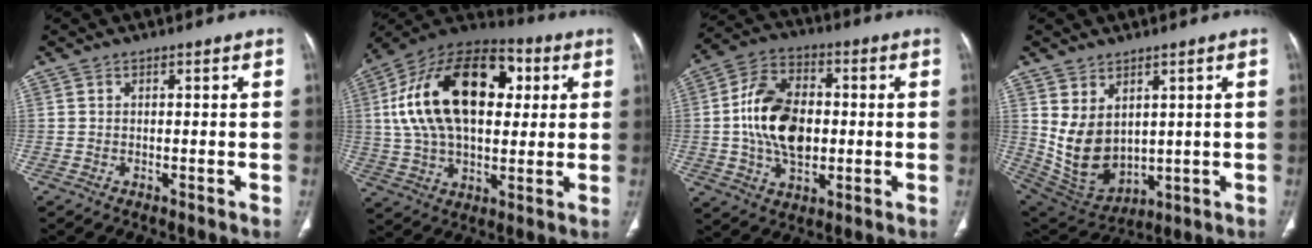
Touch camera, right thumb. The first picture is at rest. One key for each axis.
{"total": 26.0, "fx": 5.6, "fy": 15.1, "fz": 20.5, "tx": -0.350, "ty": 0.021, "tz": 0.090}
{"total": 15.5, "fx": -0.2, "fy": 9.9, "fz": 11.9, "tx": -0.200, "ty": 0.017, "tz": -0.001}
{"total": 11.2, "fx": 2.5, "fy": 7.8, "fz": 7.7, "tx": -0.124, "ty": -0.019, "tz": 0.084}